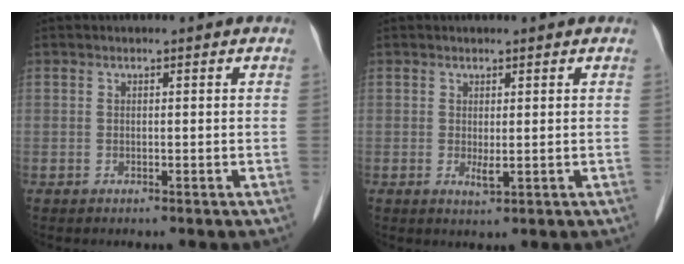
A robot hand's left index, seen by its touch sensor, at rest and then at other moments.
{"total": 1.8, "force": [0.5, 0.4, 1.7], "torque": [-0.032, -0.003, 0.010]}